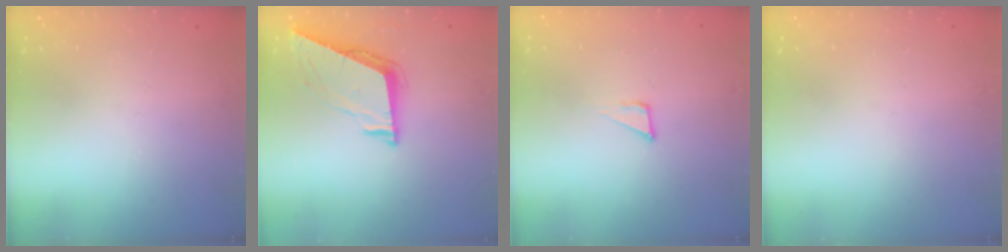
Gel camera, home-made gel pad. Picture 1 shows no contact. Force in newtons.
{"total": 7.5, "press": 7.5, "slide": 0.5}
{"total": 4.3, "press": 4.3, "slide": 0.3}
{"total": 0.0}